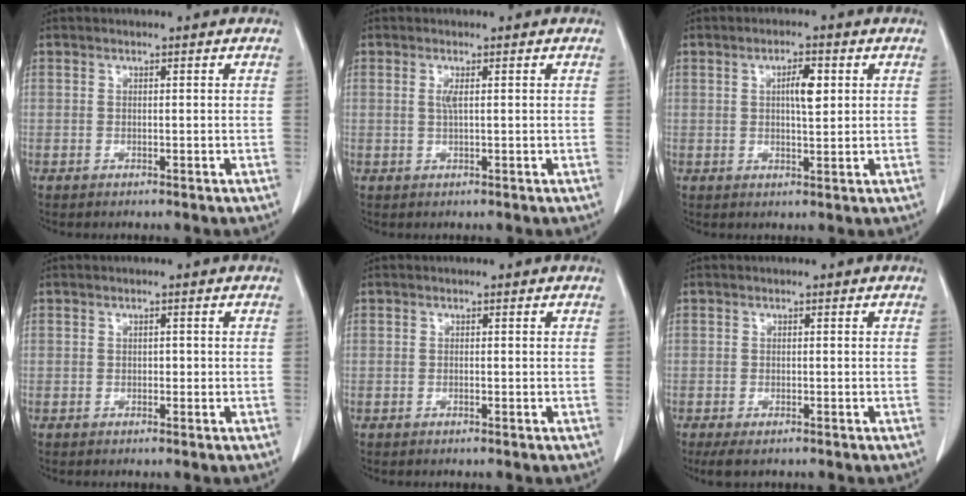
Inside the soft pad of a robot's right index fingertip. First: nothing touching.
{"total": 1.3, "force": [0.3, 0.0, 1.3], "torque": [-0.034, -0.001, 0.005]}
{"total": 3.9, "force": [1.1, 1.0, 3.7], "torque": [-0.062, 0.002, 0.017]}
{"total": 0.6, "force": [-0.1, 0.5, 0.4], "torque": [-0.004, 0.003, -0.002]}
{"total": 0.0}
{"total": 2.7, "force": [-1.8, 0.9, 1.7], "torque": [-0.036, -0.009, -0.026]}